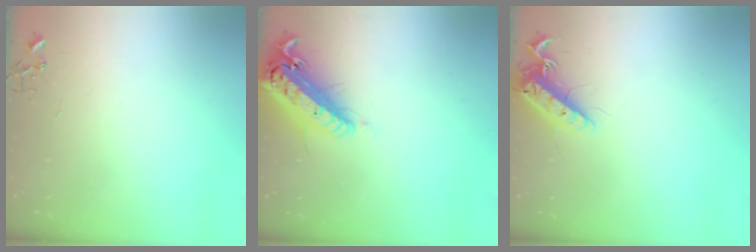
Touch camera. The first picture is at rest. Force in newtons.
{"total": 19.3, "press": 18.8, "slide": 4.3}
{"total": 14.2, "press": 14.2, "slide": 1.4}